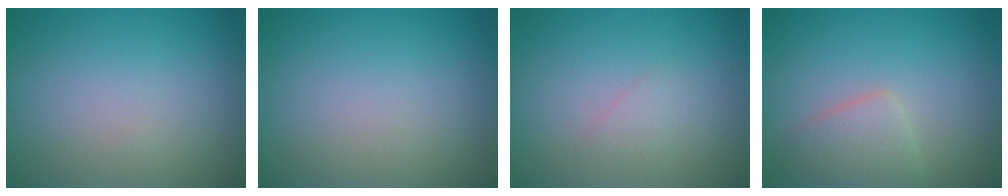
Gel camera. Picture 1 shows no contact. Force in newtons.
{"total": 0.0}
{"total": 1.0, "press": 1.0, "slide": 0.1}
{"total": 2.8, "press": 2.8, "slide": 0.1}